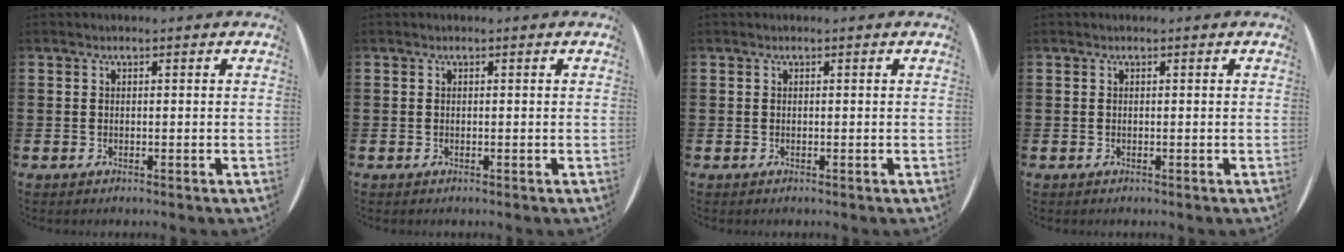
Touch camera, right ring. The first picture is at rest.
{"total": 0.0}
{"total": 0.0}
{"total": 0.0}